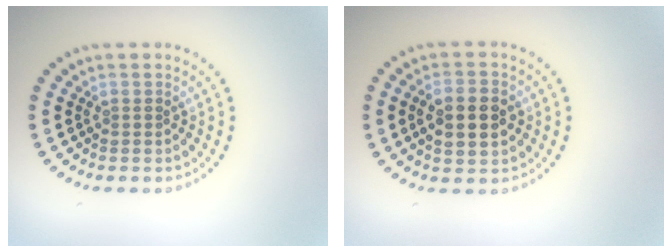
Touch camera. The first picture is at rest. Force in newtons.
{"total": 4.6, "press": 4.6, "slide": 0.3}